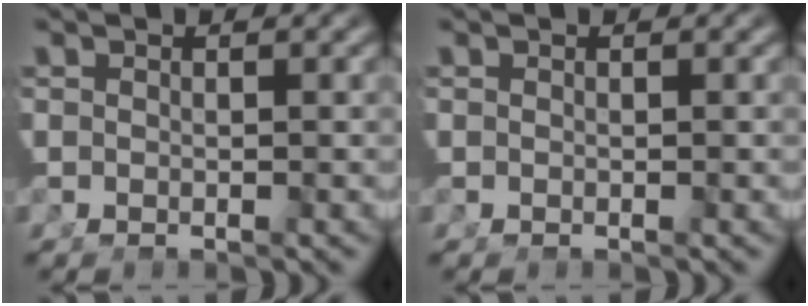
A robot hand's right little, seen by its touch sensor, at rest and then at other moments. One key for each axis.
{"total": 0.0}